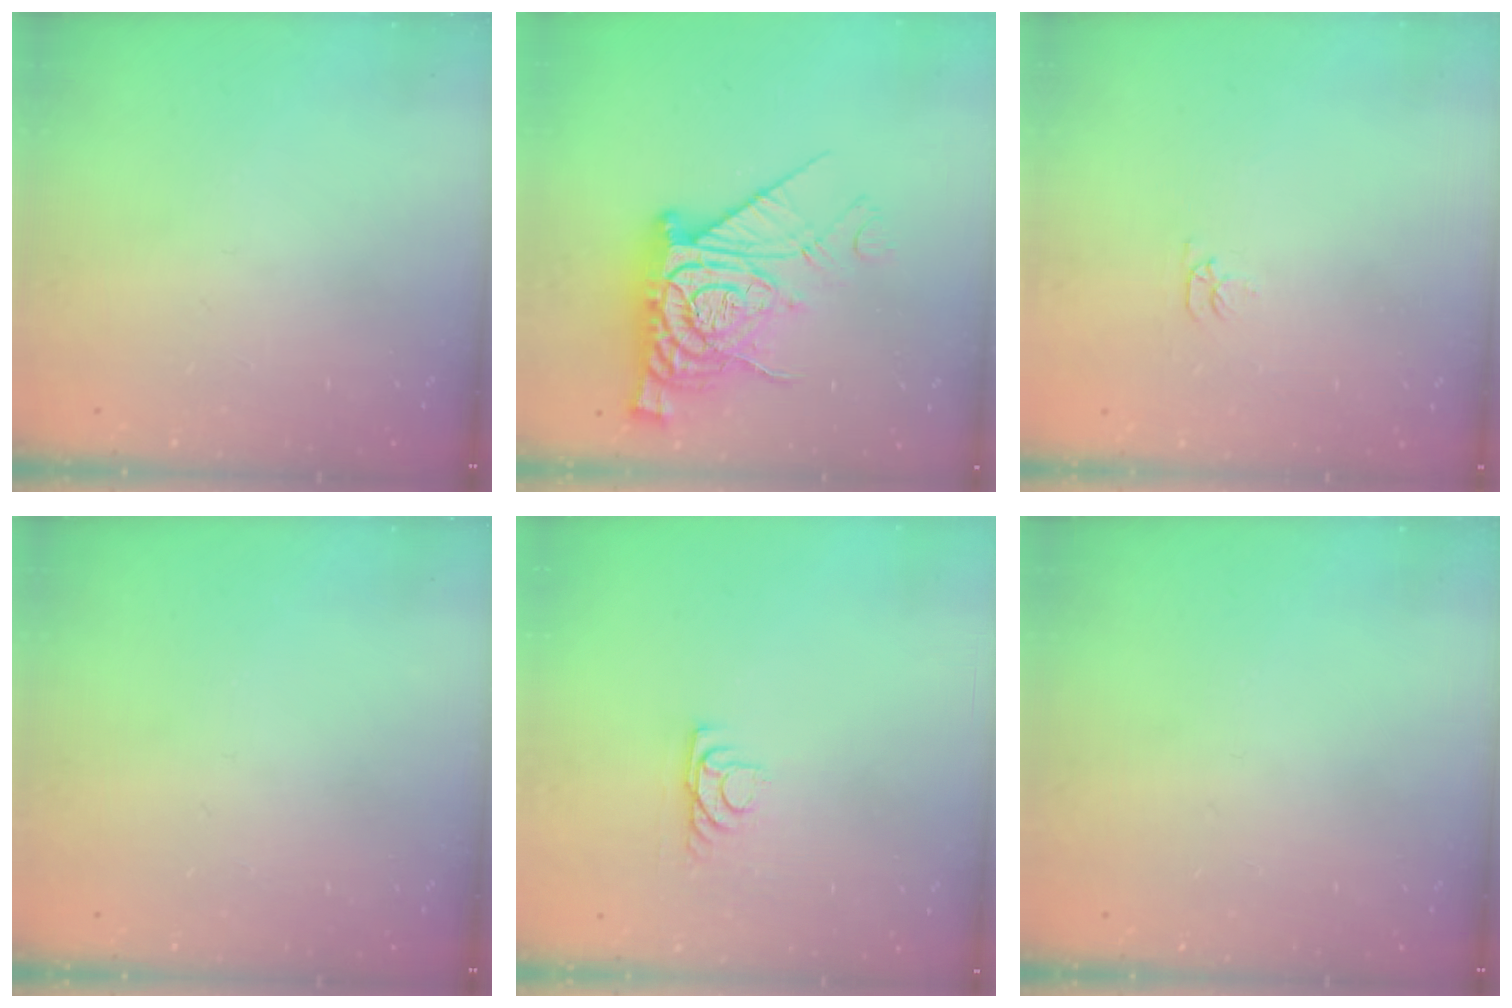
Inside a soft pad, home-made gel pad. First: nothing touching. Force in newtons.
{"total": 18.8, "press": 18.8, "slide": 1.6}
{"total": 2.7, "press": 2.7, "slide": 0.4}
{"total": 0.0}
{"total": 4.2, "press": 4.1, "slide": 0.6}
{"total": 0.0}